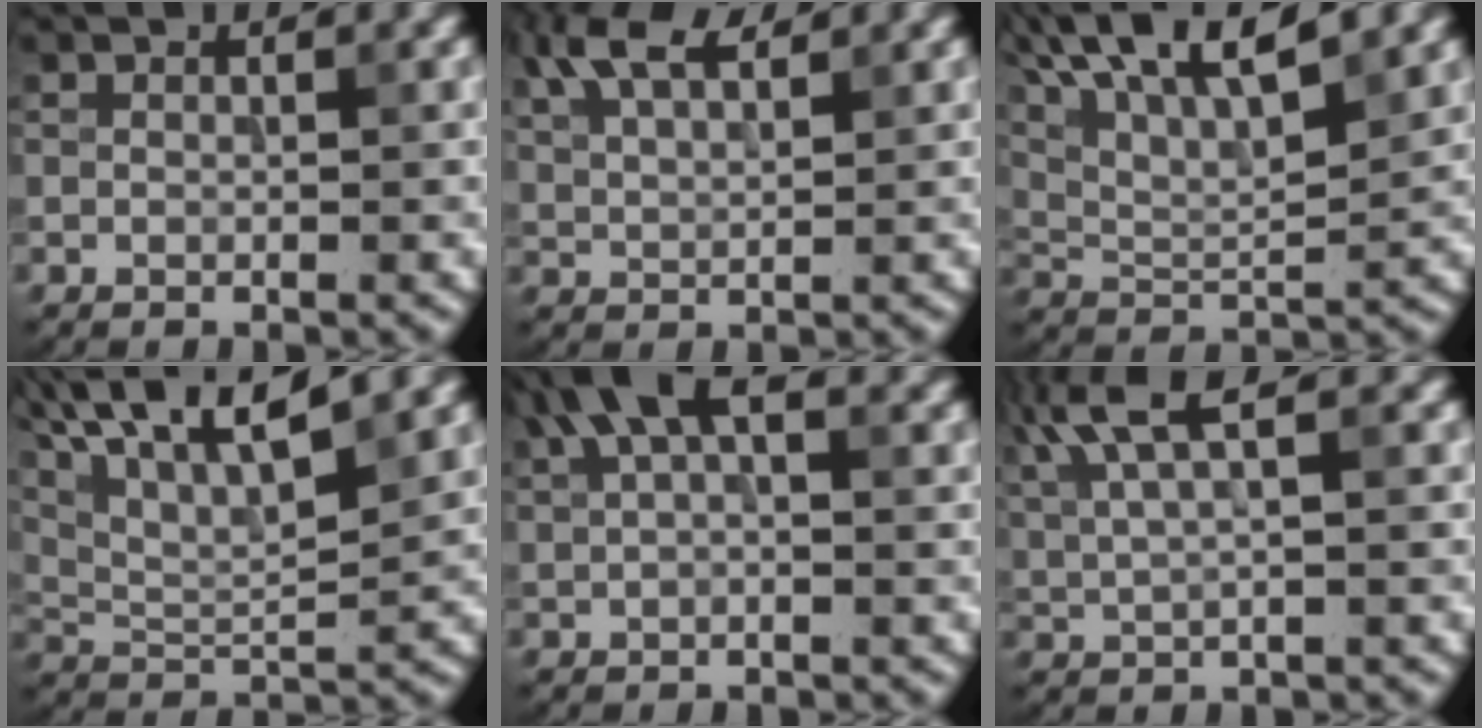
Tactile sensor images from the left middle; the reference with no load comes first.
{"total": 5.2, "force": [3.3, 2.1, 3.4], "torque": [-0.076, 0.017, 0.062]}
{"total": 11.9, "force": [7.7, 3.6, 8.4], "torque": [-0.153, 0.033, 0.099]}
{"total": 12.3, "force": [7.6, 3.8, 8.8], "torque": [-0.165, 0.033, 0.106]}
{"total": 4.9, "force": [2.3, 1.9, 3.9], "torque": [-0.070, 0.015, 0.035]}
{"total": 5.3, "force": [2.9, 1.4, 4.3], "torque": [-0.088, 0.014, 0.059]}